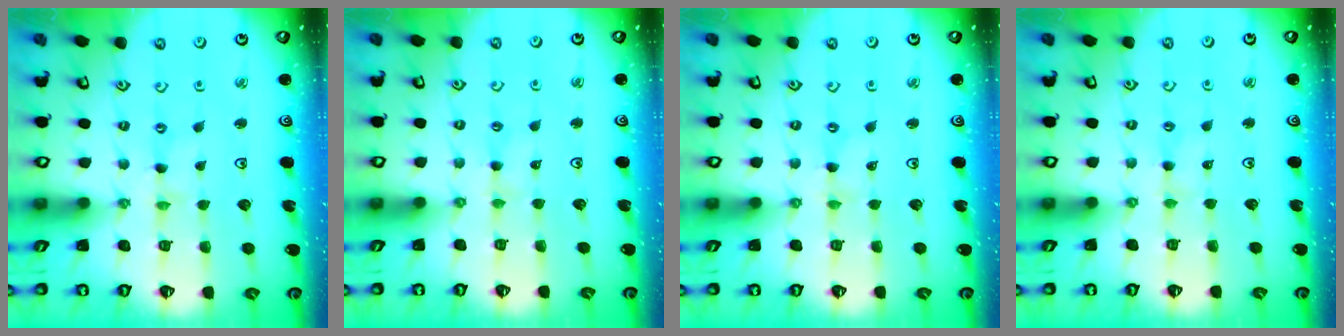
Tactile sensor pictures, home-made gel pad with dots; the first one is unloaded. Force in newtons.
{"total": 1.7, "press": 1.6, "slide": 0.4}
{"total": 0.0}
{"total": 1.7, "press": 1.6, "slide": 0.4}